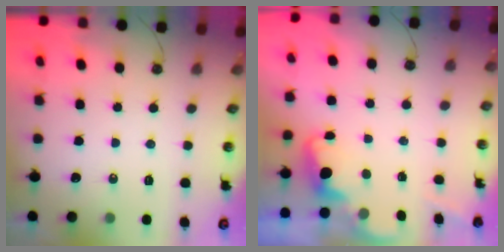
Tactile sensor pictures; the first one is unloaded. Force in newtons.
{"total": 2.5, "press": 2.4, "slide": 0.7}